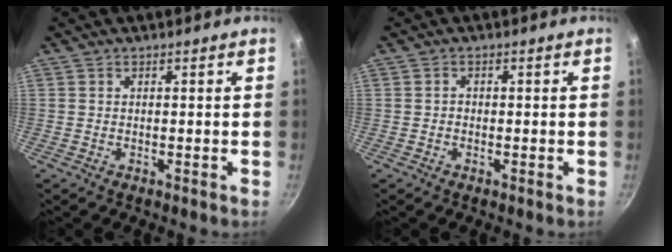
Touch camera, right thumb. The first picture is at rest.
{"total": 0.8, "force": [-0.2, 0.7, 0.4], "torque": [-0.005, 0.002, -0.004]}